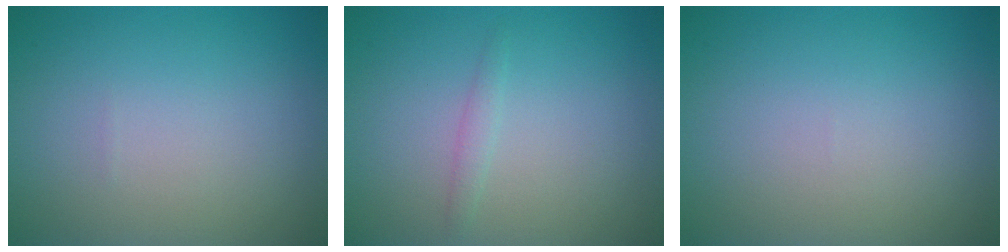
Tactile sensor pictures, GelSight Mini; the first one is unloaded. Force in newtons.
{"total": 0.9, "press": 0.9, "slide": 0.0}
{"total": 0.0}